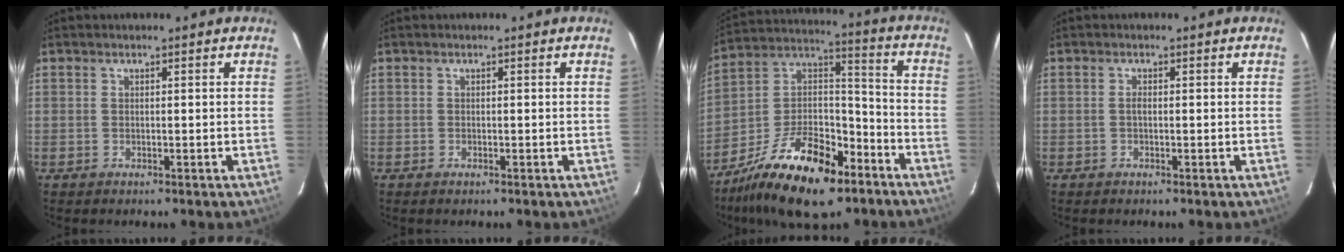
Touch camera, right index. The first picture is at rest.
{"total": 0.0}
{"total": 21.6, "force": [-13.1, 9.3, 14.5], "torque": [-0.284, 0.006, -0.228]}
{"total": 0.7, "force": [-0.1, 0.3, 0.6], "torque": [-0.013, 0.003, -0.003]}